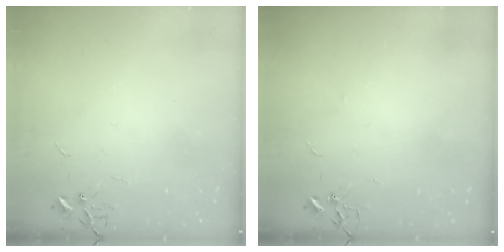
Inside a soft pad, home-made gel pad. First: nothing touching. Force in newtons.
{"total": 2.8, "press": 2.8, "slide": 0.5}